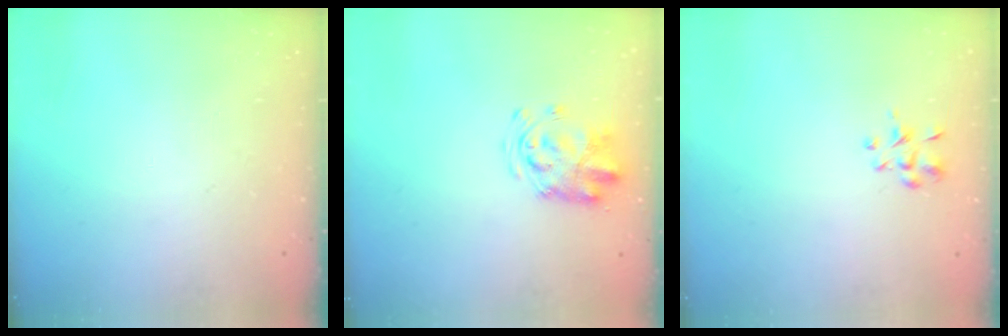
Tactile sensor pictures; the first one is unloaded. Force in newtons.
{"total": 3.9, "press": 3.8, "slide": 0.8}
{"total": 2.4, "press": 2.3, "slide": 0.8}